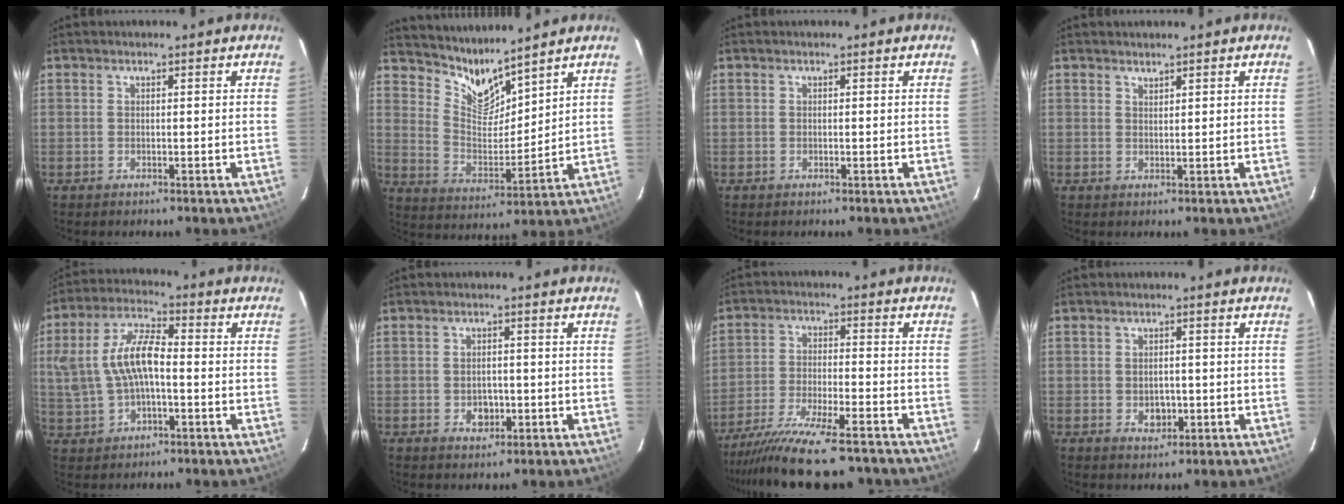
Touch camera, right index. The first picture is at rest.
{"total": 8.0, "force": [7.6, 1.0, 2.4], "torque": [-0.046, -0.023, 0.152]}
{"total": 0.0}
{"total": 1.0, "force": [1.0, 0.2, 0.2], "torque": [-0.003, 0.000, 0.019]}
{"total": 11.5, "force": [-0.6, 5.7, 10.0], "torque": [-0.211, 0.017, -0.004]}
{"total": 3.6, "force": [-0.9, 2.8, 2.1], "torque": [-0.038, 0.002, -0.009]}
{"total": 17.4, "force": [-14.8, 2.9, 8.6], "torque": [-0.180, -0.039, -0.241]}
{"total": 3.6, "force": [-0.8, 2.8, 2.2], "torque": [-0.038, 0.000, -0.007]}